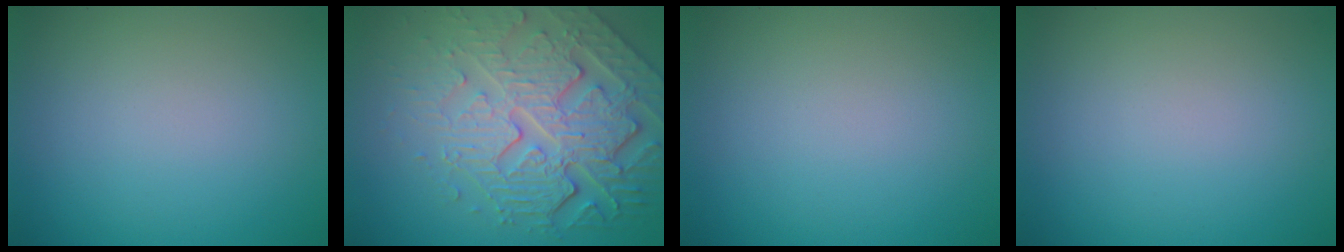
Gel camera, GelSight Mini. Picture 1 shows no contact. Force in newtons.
{"total": 7.6, "press": 5.8, "slide": 4.8}
{"total": 0.0}
{"total": 0.0}